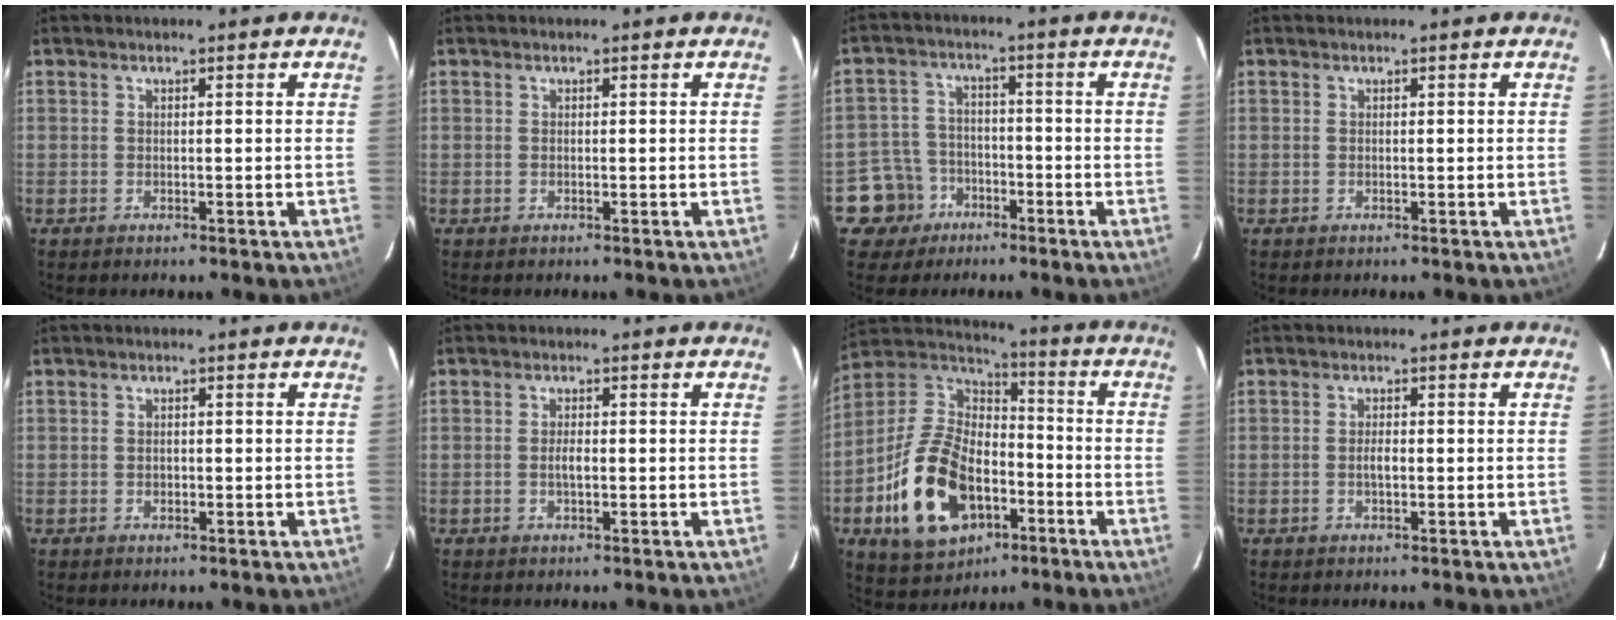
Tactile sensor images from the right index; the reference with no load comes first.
{"total": 0.0}
{"total": 7.4, "force": [-4.2, 6.1, 0.5], "torque": [-0.037, 0.027, -0.068]}
{"total": 0.0}
{"total": 1.1, "force": [-0.2, 1.0, 0.5], "torque": [-0.008, 0.001, -0.003]}
{"total": 1.8, "force": [-0.3, 0.7, 1.6], "torque": [-0.031, 0.001, -0.007]}
{"total": 21.6, "force": [-7.9, 13.8, 14.6], "torque": [-0.326, 0.008, -0.121]}
{"total": 1.6, "force": [-0.4, 0.6, 1.5], "torque": [-0.028, 0.002, -0.008]}